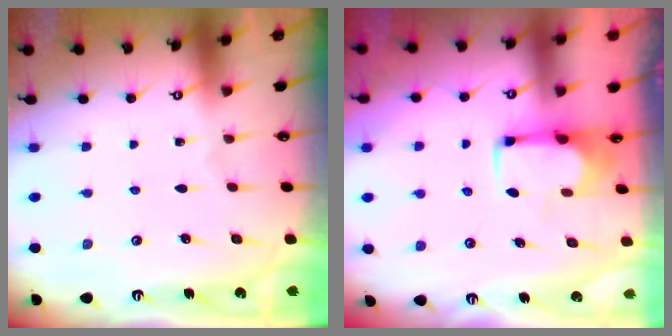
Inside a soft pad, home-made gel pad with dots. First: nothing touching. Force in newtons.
{"total": 1.7, "press": 1.6, "slide": 0.6}